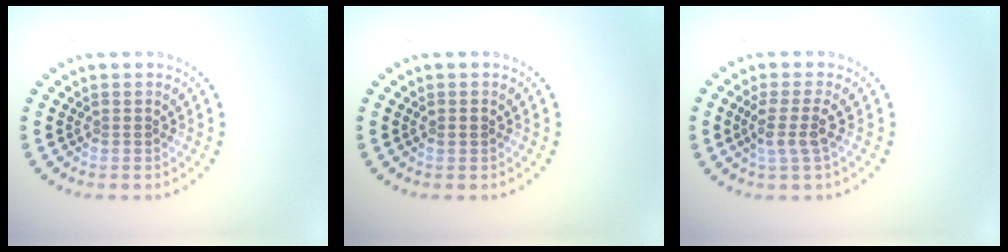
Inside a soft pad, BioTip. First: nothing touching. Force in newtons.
{"total": 0.9, "press": 0.9, "slide": 0.1}
{"total": 2.5, "press": 2.0, "slide": 1.6}